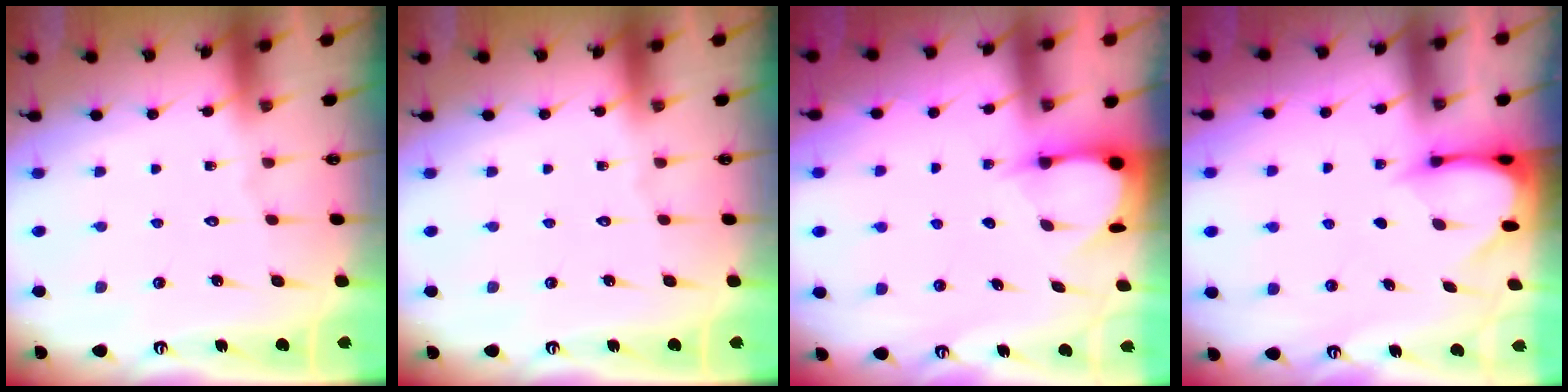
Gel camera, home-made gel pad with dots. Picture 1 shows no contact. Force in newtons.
{"total": 0.0}
{"total": 3.6, "press": 3.6, "slide": 0.3}
{"total": 3.5, "press": 3.5, "slide": 0.3}